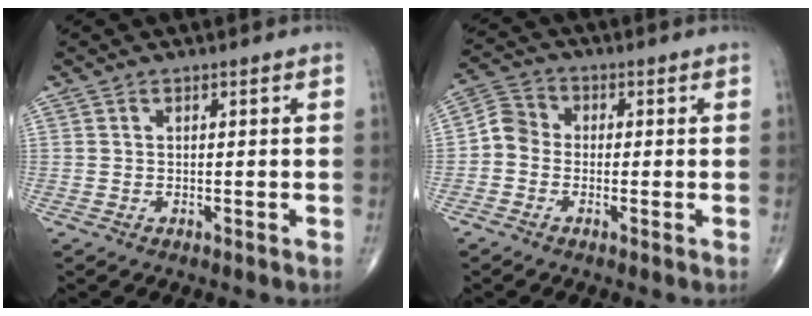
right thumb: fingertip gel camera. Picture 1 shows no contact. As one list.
[{"total": 4.6, "force": [-1.1, 4.0, 2.1], "torque": [-0.024, 0.016, -0.038]}]